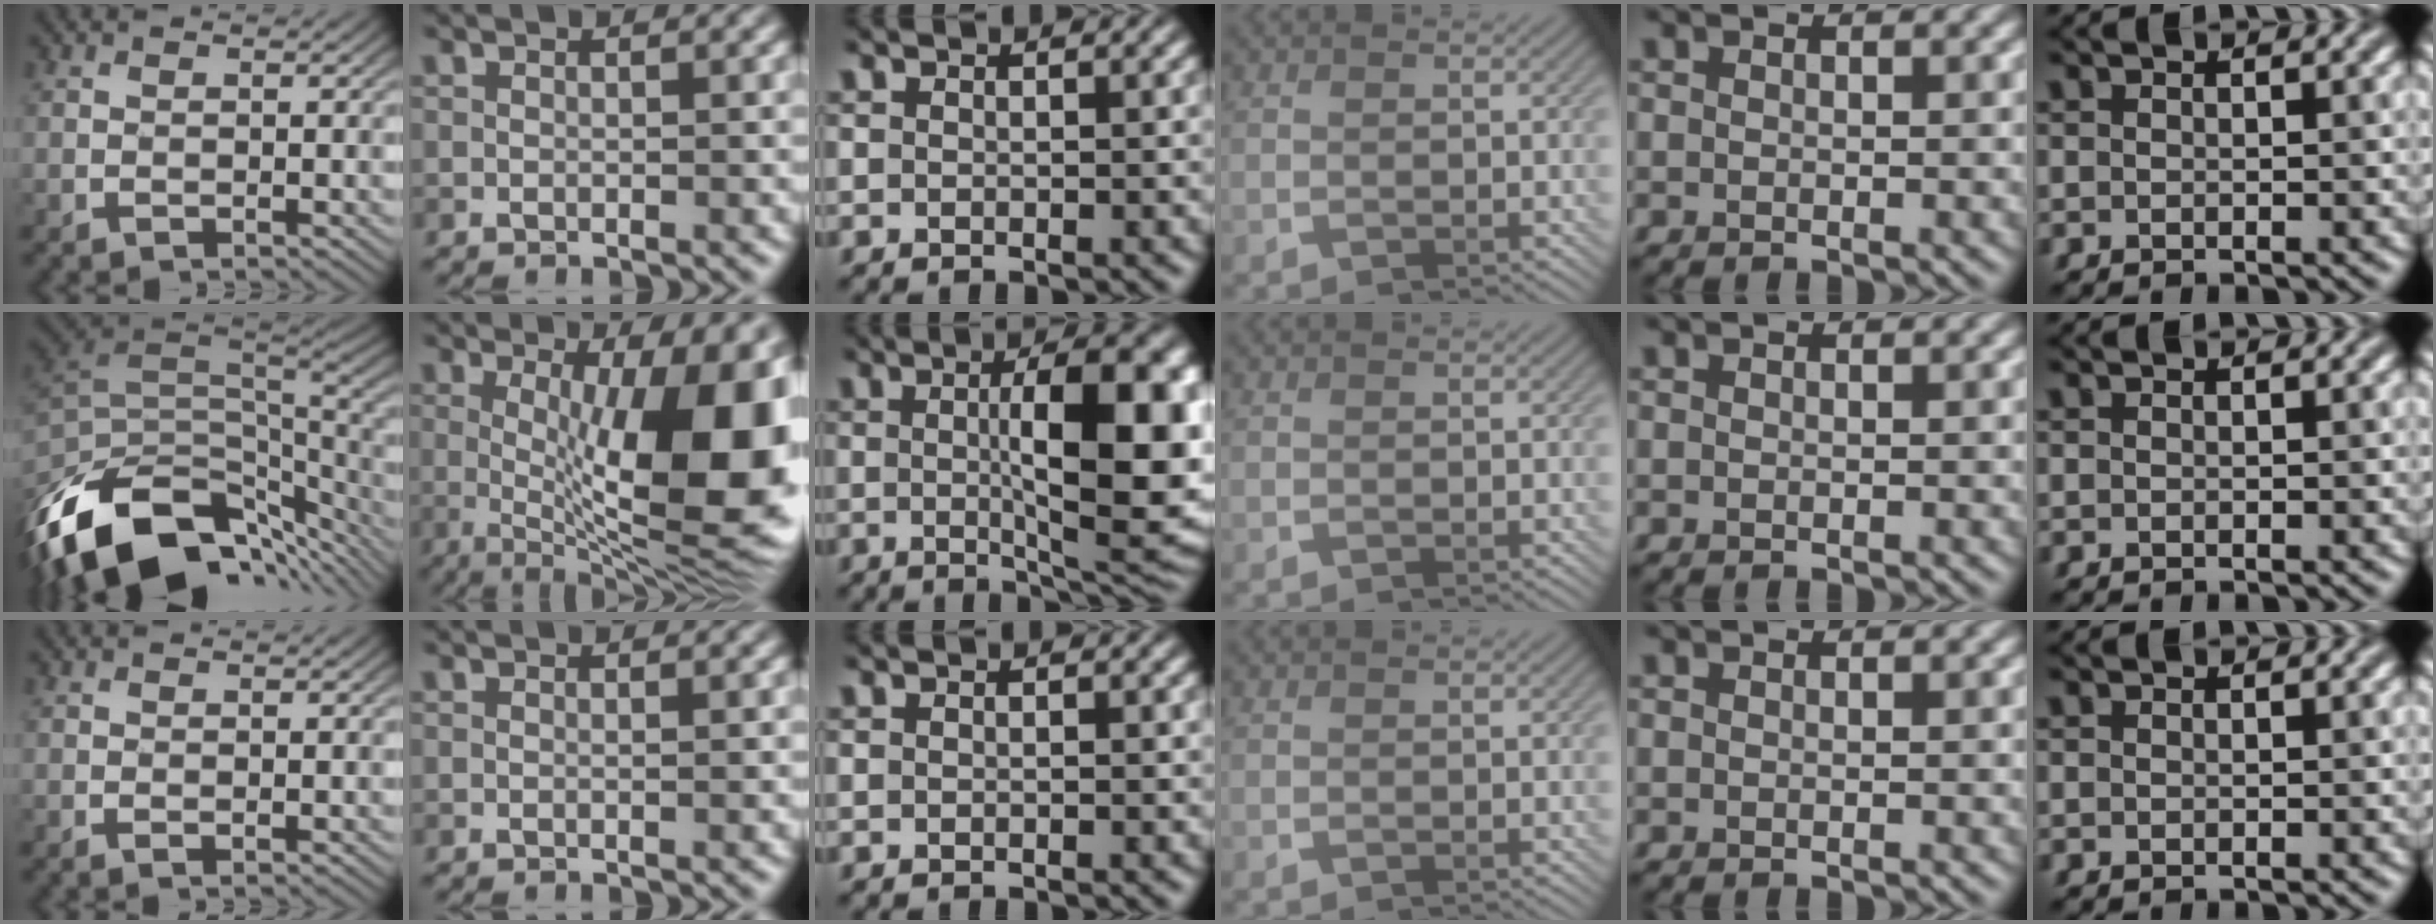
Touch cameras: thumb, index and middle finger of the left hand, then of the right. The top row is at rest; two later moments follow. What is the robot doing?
{"motion": "insert", "object": "bottle cap"}